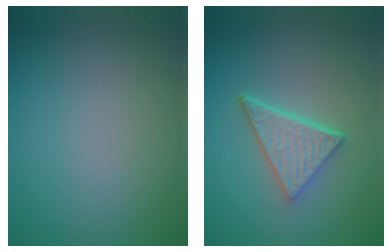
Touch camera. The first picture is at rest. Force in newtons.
{"total": 5.2, "press": 3.6, "slide": 3.7}